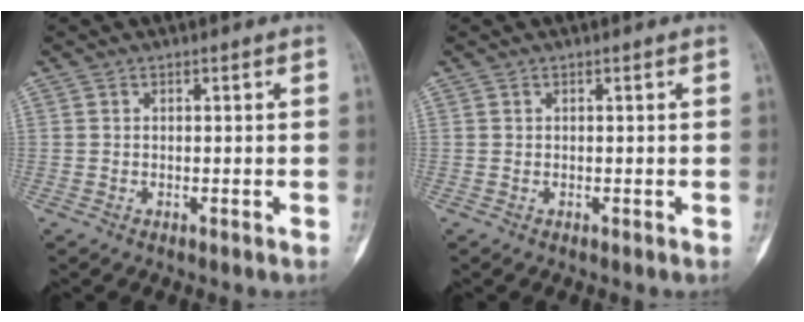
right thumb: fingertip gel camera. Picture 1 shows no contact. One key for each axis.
{"total": 0.0}